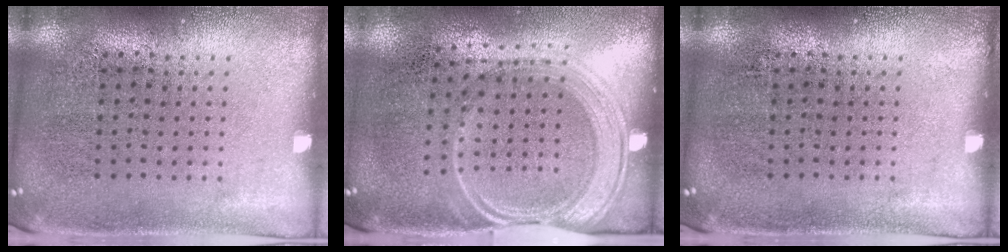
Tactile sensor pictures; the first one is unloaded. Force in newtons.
{"total": 1.6, "press": 1.4, "slide": 0.9}
{"total": 0.0}